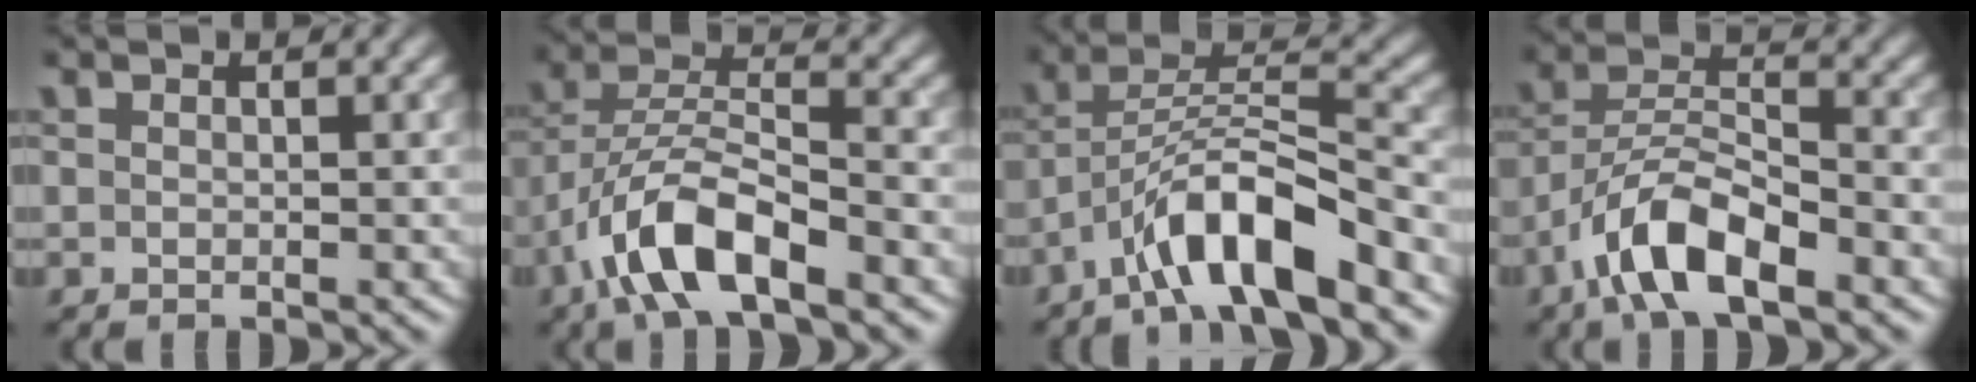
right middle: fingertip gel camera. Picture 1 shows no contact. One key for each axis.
{"total": 7.9, "fx": -4.6, "fy": 2.8, "fz": 5.9, "tx": -0.109, "ty": 0.006, "tz": -0.091}
{"total": 8.0, "fx": -4.9, "fy": 1.8, "fz": 6.0, "tx": -0.101, "ty": 0.018, "tz": -0.089}
{"total": 7.1, "fx": -4.4, "fy": 2.5, "fz": 5.0, "tx": -0.088, "ty": 0.008, "tz": -0.087}